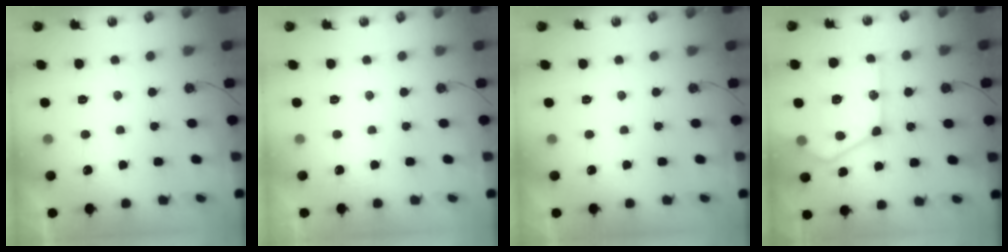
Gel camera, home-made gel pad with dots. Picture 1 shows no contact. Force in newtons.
{"total": 0.0}
{"total": 0.0}
{"total": 23.2, "press": 23.1, "slide": 2.2}